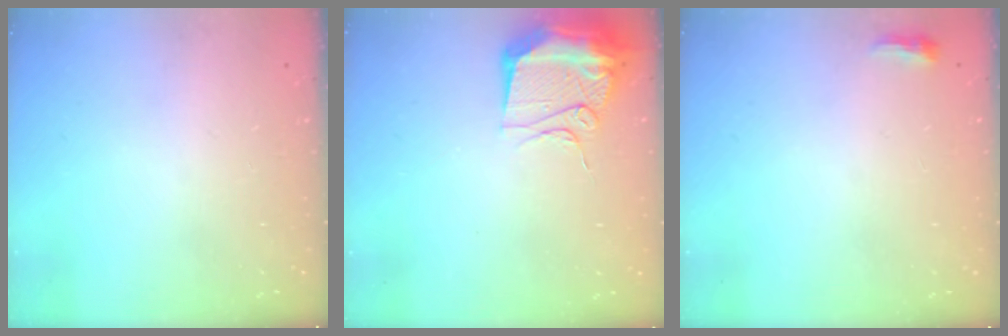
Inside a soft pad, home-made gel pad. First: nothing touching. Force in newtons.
{"total": 12.1, "press": 12.0, "slide": 1.6}
{"total": 3.4, "press": 3.3, "slide": 0.8}